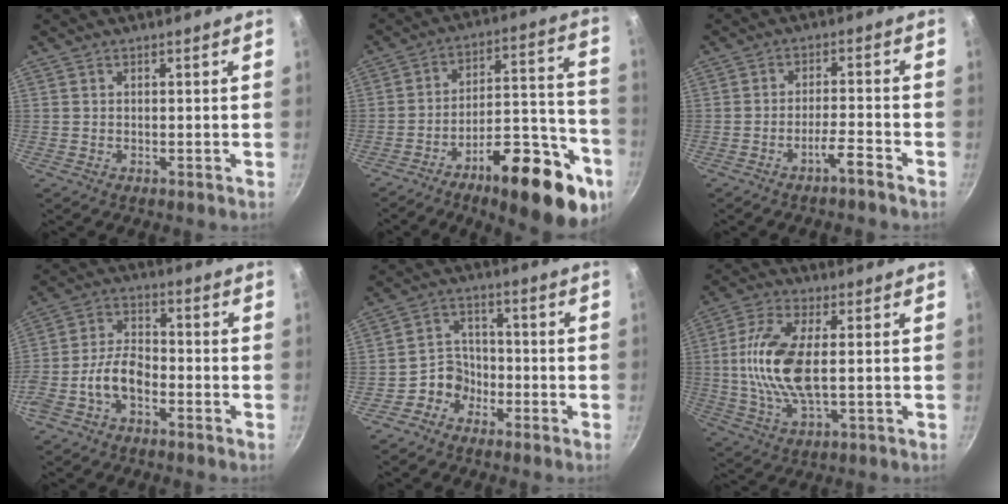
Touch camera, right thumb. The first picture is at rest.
{"total": 25.6, "force": [-13.5, 9.5, 19.5], "torque": [-0.210, 0.077, -0.198]}
{"total": 4.0, "force": [-3.0, 0.2, 2.7], "torque": [-0.056, 0.029, -0.050]}
{"total": 8.2, "force": [-3.6, 4.6, 5.7], "torque": [-0.102, 0.046, -0.076]}
{"total": 5.6, "force": [-3.1, 4.5, 1.2], "torque": [0.015, 0.041, -0.062]}
{"total": 13.0, "force": [0.6, 5.4, 11.8], "torque": [-0.246, 0.005, 0.006]}